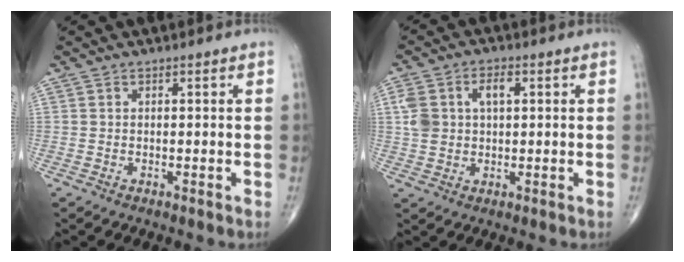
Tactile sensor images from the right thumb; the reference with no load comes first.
{"total": 7.8, "force": [1.9, 4.9, 5.8], "torque": [-0.109, 0.013, 0.038]}